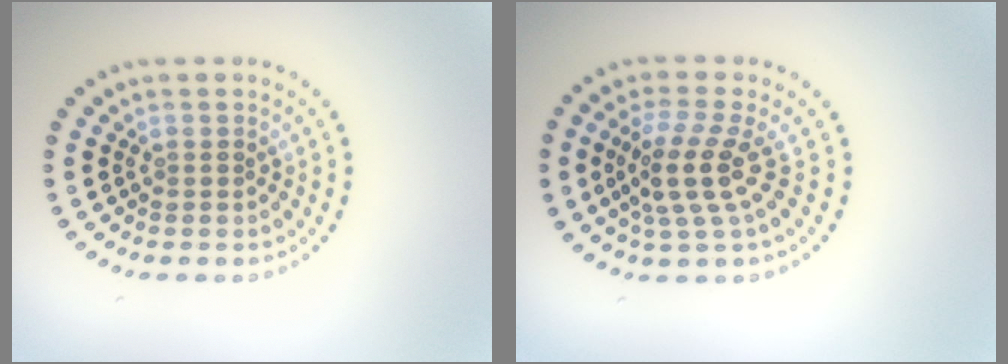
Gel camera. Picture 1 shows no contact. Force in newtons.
{"total": 3.7, "press": 3.0, "slide": 2.3}